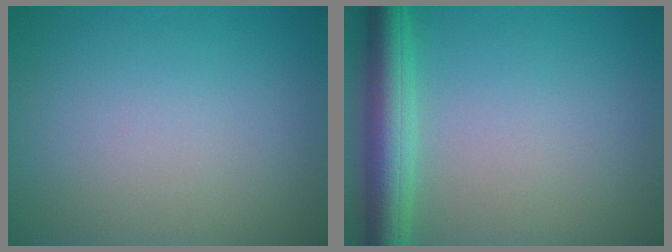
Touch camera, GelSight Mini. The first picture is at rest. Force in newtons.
{"total": 5.1, "press": 5.1, "slide": 0.3}